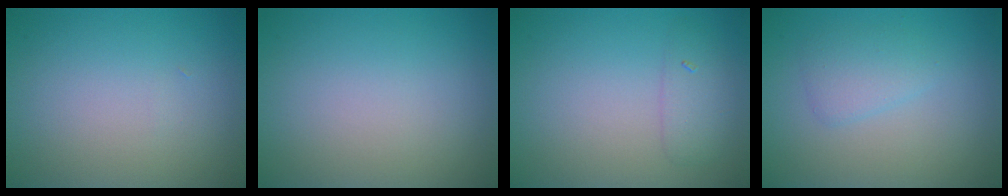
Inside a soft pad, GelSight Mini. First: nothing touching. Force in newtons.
{"total": 0.0}
{"total": 1.8, "press": 1.8, "slide": 0.1}
{"total": 1.9, "press": 1.9, "slide": 0.1}